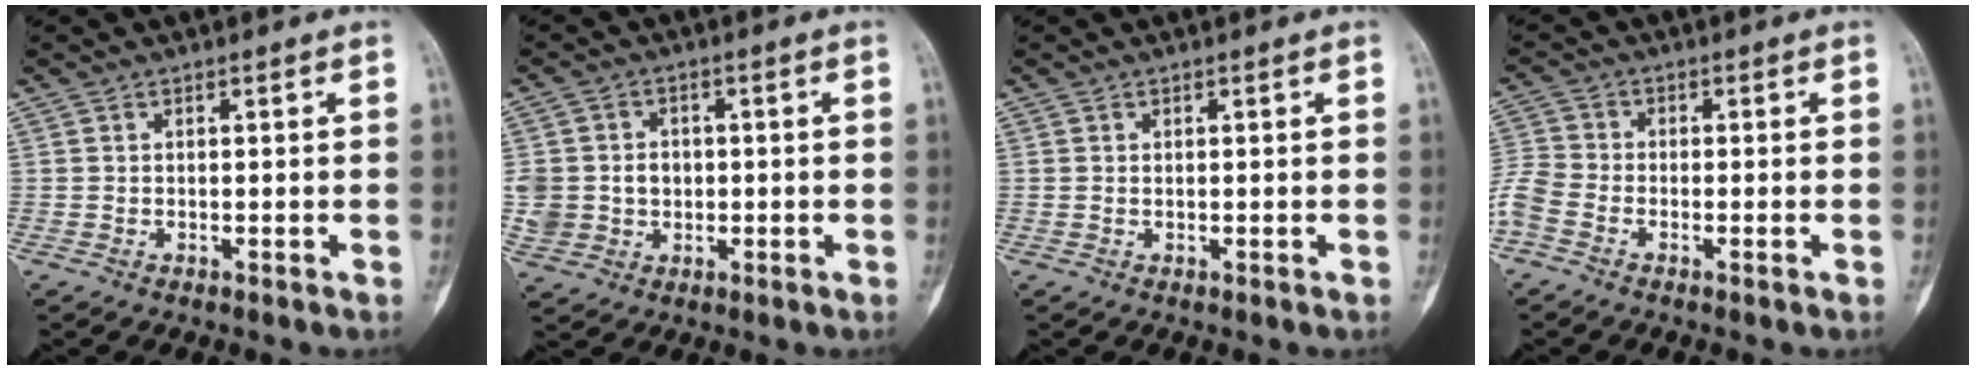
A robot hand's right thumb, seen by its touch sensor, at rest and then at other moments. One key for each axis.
{"total": 8.9, "fx": 0.0, "fy": 7.9, "fz": 4.1, "tx": -0.071, "ty": 0.011, "tz": 0.014}
{"total": 0.0}
{"total": 6.6, "fx": -3.1, "fy": 3.9, "fz": 4.4, "tx": -0.110, "ty": 0.012, "tz": -0.073}